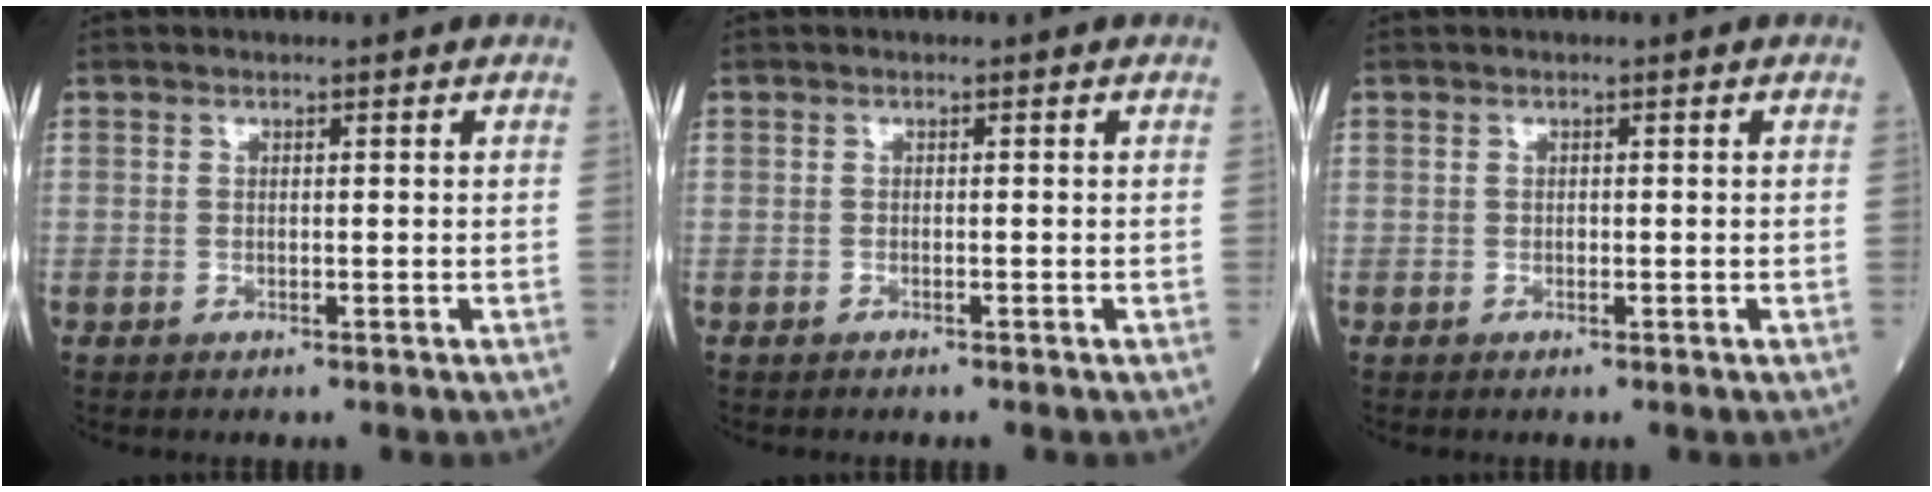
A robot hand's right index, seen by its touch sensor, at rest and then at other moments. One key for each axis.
{"total": 0.0}
{"total": 0.0}